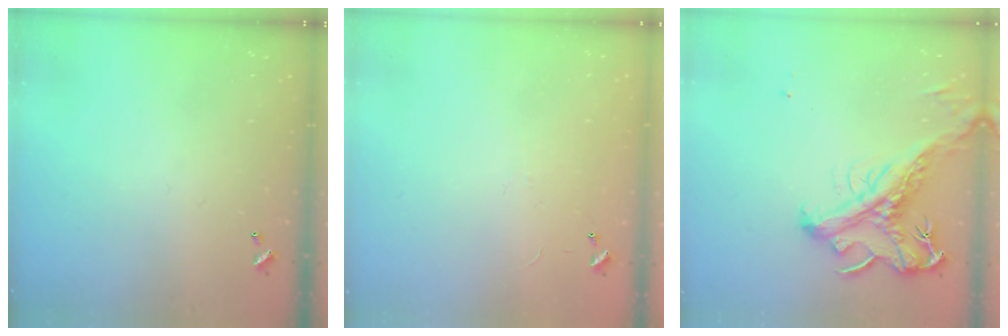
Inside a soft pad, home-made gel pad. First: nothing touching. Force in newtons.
{"total": 8.0, "press": 7.9, "slide": 0.5}
{"total": 2.6, "press": 2.2, "slide": 1.4}